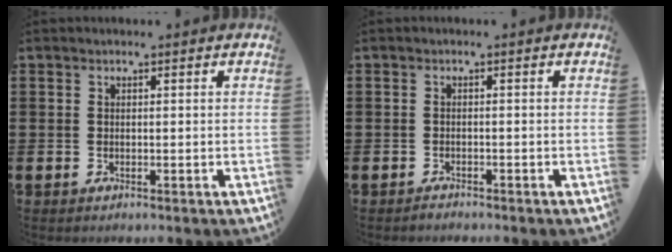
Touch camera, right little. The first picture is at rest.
{"total": 0.7, "force": [-0.7, 0.1, 0.0], "torque": [-0.002, -0.002, -0.015]}